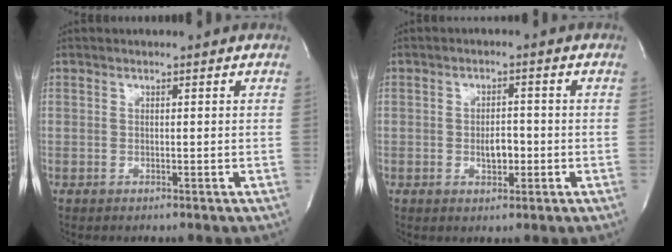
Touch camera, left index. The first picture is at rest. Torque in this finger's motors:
{"motor_torque": [0.06, -0.02, 0.07, 0.01]}